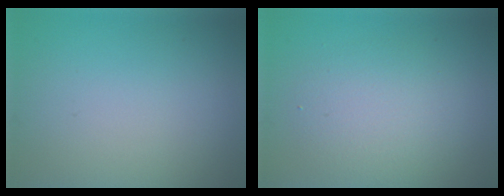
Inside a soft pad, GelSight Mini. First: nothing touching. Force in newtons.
{"total": 3.7, "press": 3.7, "slide": 0.0}